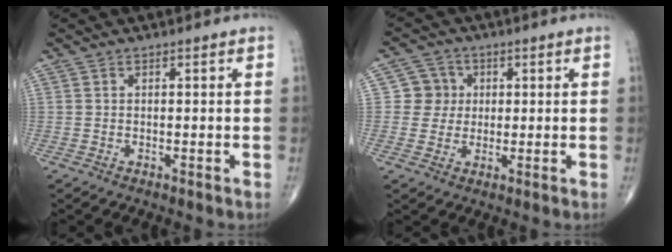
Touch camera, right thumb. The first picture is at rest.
{"total": 5.1, "force": [0.7, 5.0, 0.6], "torque": [0.026, 0.007, 0.005]}